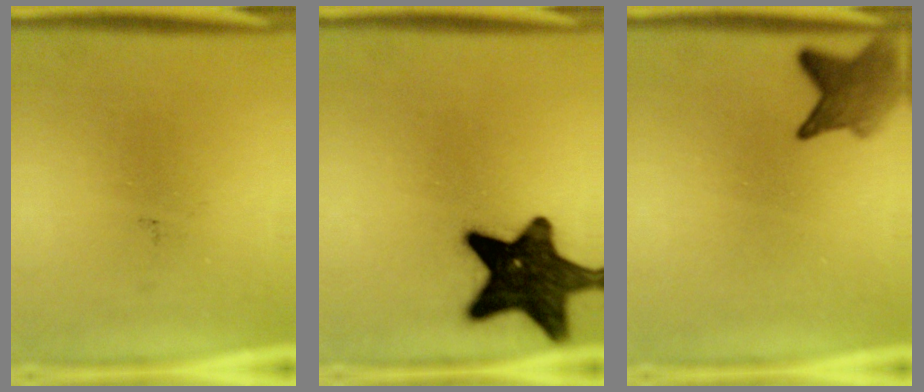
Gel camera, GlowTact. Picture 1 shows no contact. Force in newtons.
{"total": 17.0}
{"total": 4.7}